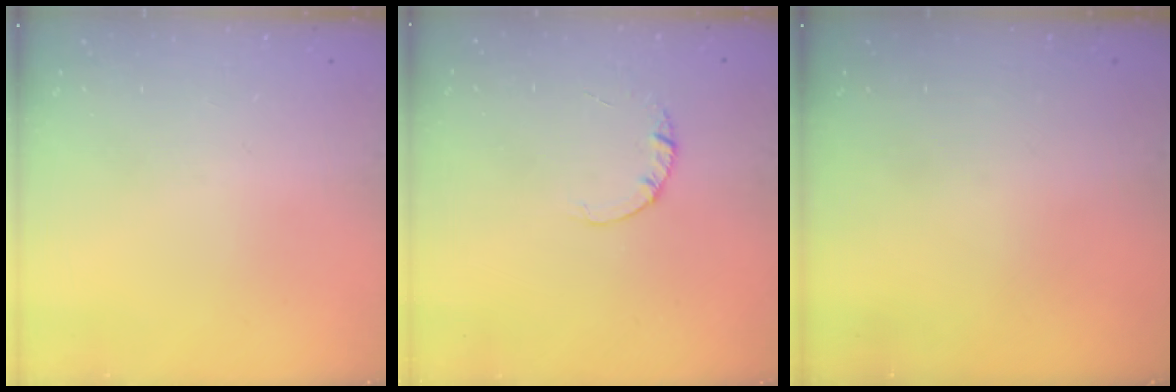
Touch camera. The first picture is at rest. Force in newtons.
{"total": 1.4, "press": 1.4, "slide": 0.2}
{"total": 0.0}